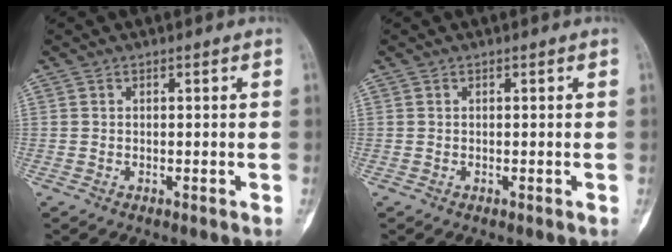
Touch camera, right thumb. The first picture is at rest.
{"total": 0.0}